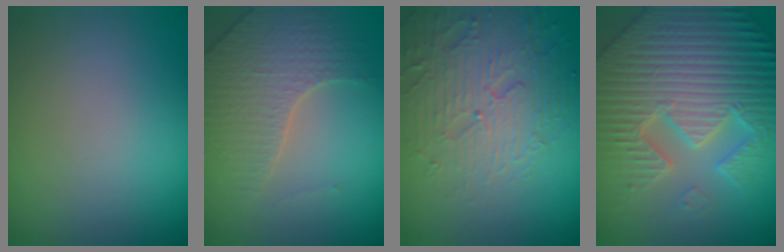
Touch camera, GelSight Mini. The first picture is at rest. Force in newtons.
{"total": 3.6, "press": 3.4, "slide": 1.0}
{"total": 4.5, "press": 4.3, "slide": 1.3}
{"total": 7.7, "press": 7.4, "slide": 2.1}